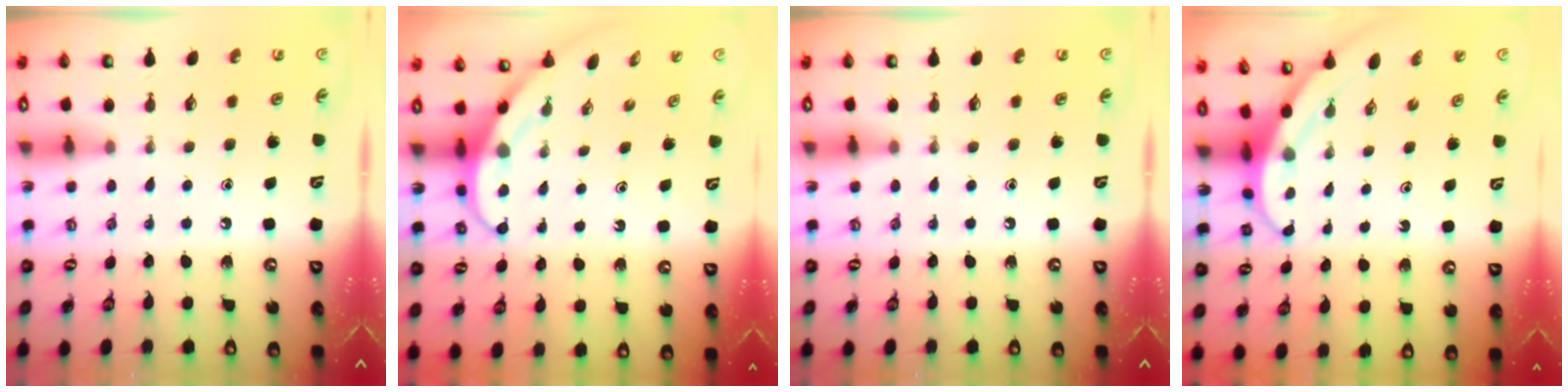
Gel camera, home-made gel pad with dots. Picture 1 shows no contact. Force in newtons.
{"total": 3.9, "press": 3.9, "slide": 0.3}
{"total": 0.0}
{"total": 3.9, "press": 3.9, "slide": 0.2}